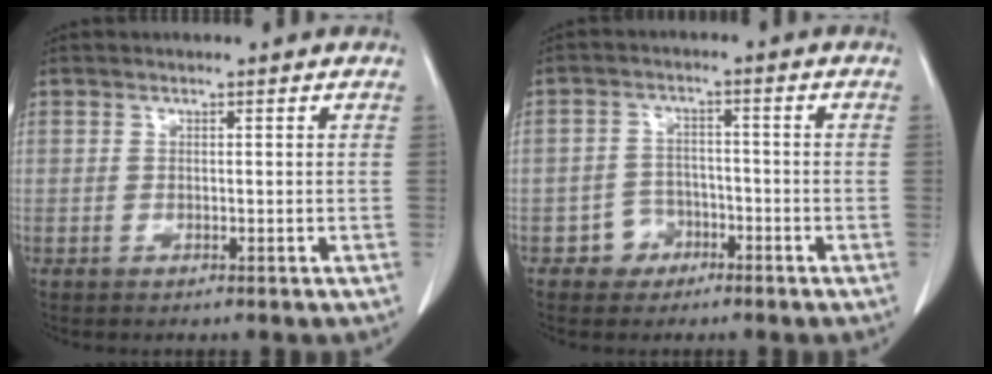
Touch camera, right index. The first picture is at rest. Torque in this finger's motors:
{"motor_torque": [-0.85, -0.06, -0.61, -0.18]}